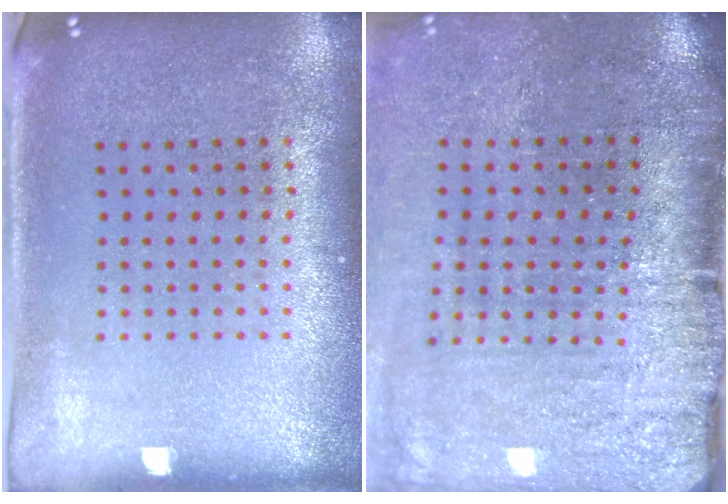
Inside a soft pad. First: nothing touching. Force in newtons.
{"total": 4.5, "press": 3.7, "slide": 2.5}